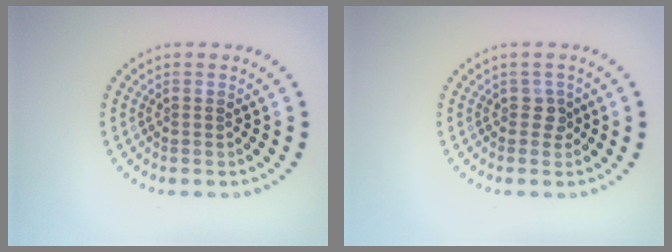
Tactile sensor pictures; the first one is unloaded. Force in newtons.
{"total": 1.2, "press": 1.0, "slide": 0.6}